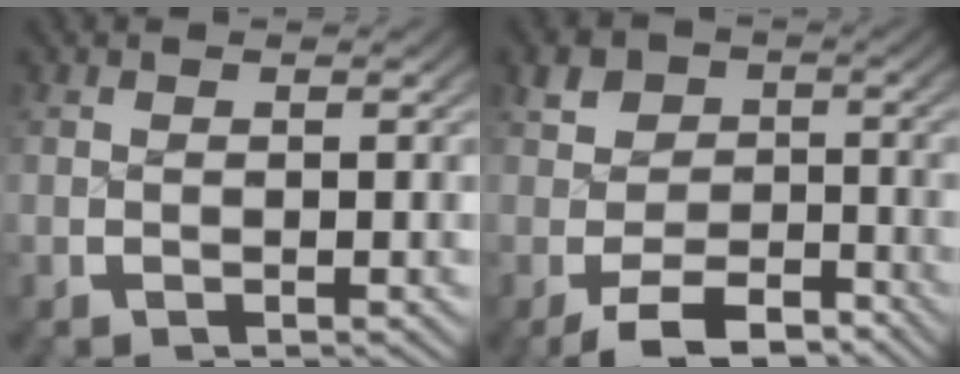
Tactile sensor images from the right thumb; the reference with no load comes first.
{"total": 5.3, "force": [-2.8, 3.7, 2.6], "torque": [-0.036, -0.025, -0.041]}